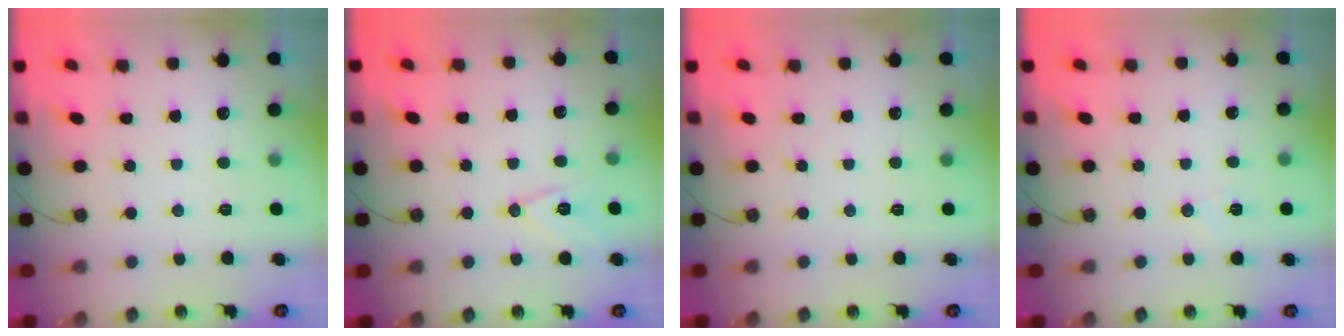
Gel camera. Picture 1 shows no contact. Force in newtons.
{"total": 9.5, "press": 8.8, "slide": 3.7}
{"total": 0.0}
{"total": 4.3, "press": 4.1, "slide": 1.3}